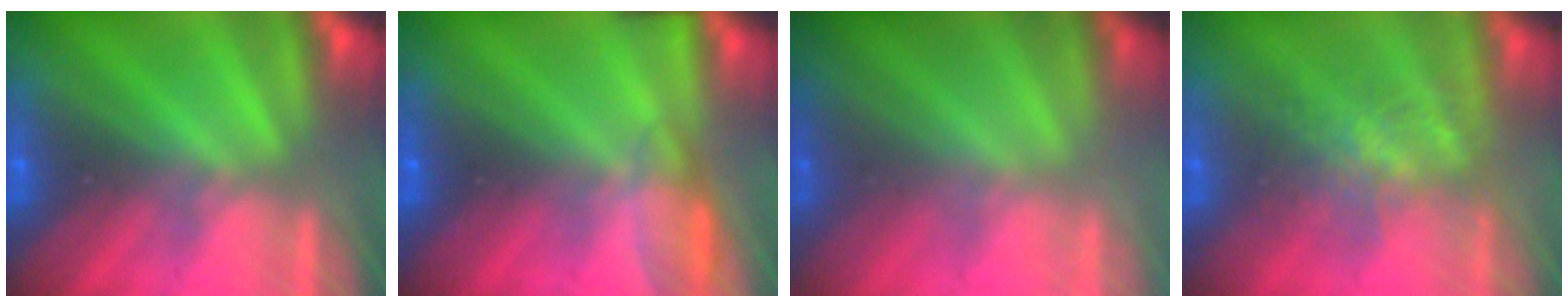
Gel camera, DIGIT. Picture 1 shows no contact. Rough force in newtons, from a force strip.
{"total": 5.3}
{"total": 2.2}
{"total": 4.5}